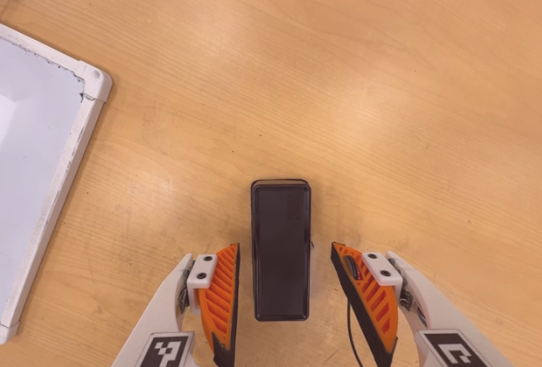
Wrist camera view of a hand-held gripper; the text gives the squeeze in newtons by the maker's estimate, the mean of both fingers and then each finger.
{"total": 0.0}